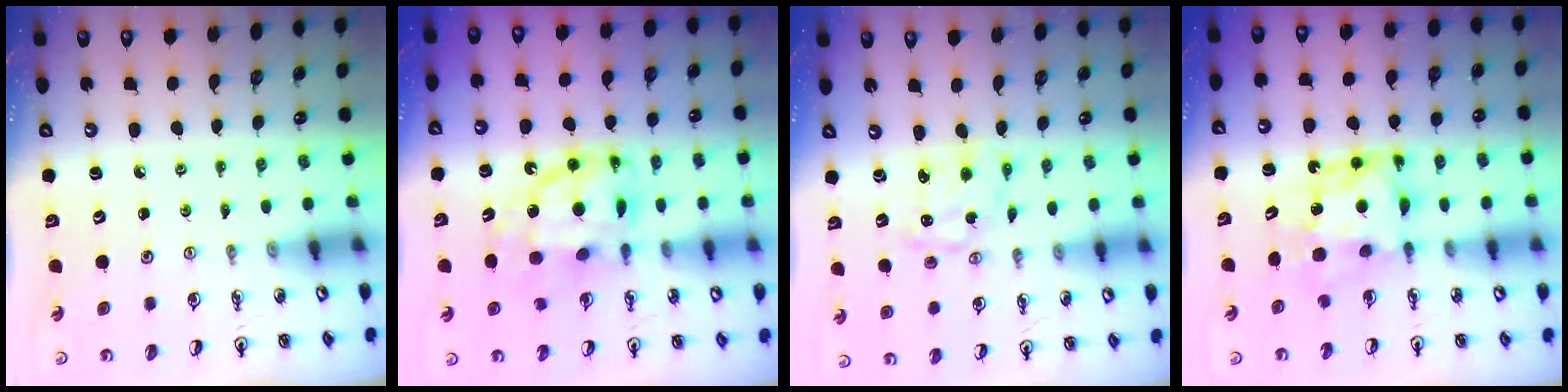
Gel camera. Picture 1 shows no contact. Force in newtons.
{"total": 14.3, "press": 14.2, "slide": 1.7}
{"total": 2.3, "press": 2.3, "slide": 0.2}
{"total": 6.7, "press": 6.7, "slide": 1.0}